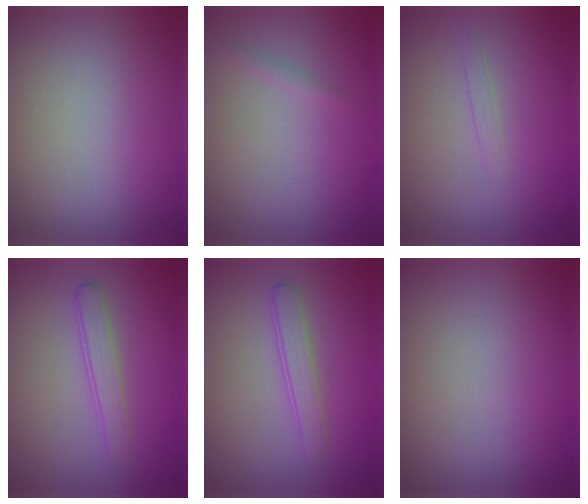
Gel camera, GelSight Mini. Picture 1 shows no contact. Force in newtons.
{"total": 0.6, "press": 0.6, "slide": 0.0}
{"total": 0.7, "press": 0.7, "slide": 0.0}
{"total": 2.0, "press": 2.0, "slide": 0.0}
{"total": 2.0, "press": 2.0, "slide": 0.0}
{"total": 0.0}